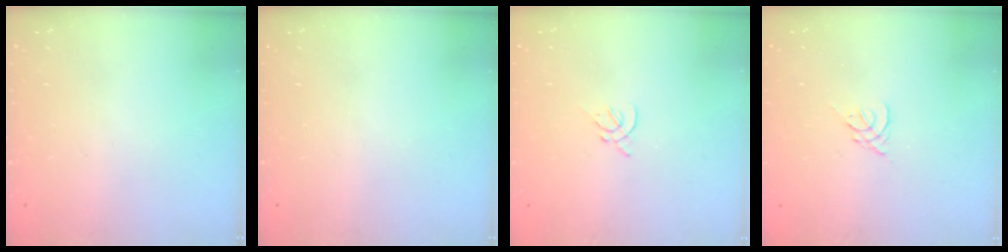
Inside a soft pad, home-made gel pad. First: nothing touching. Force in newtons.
{"total": 0.0}
{"total": 2.2, "press": 2.1, "slide": 0.6}
{"total": 1.3, "press": 1.2, "slide": 0.6}